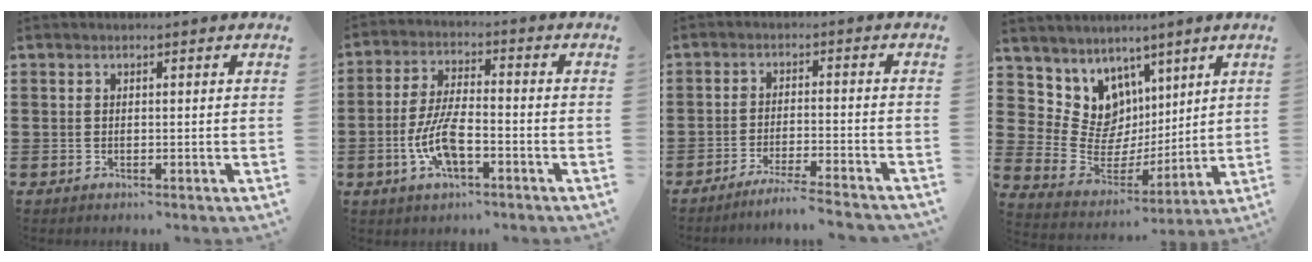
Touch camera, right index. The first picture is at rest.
{"total": 8.2, "force": [-2.7, 3.1, 7.2], "torque": [-0.159, -0.007, -0.055]}
{"total": 4.1, "force": [-3.8, -0.6, 1.3], "torque": [-0.029, -0.011, -0.079]}
{"total": 8.9, "force": [4.3, 7.6, 1.6], "torque": [-0.075, -0.048, 0.090]}